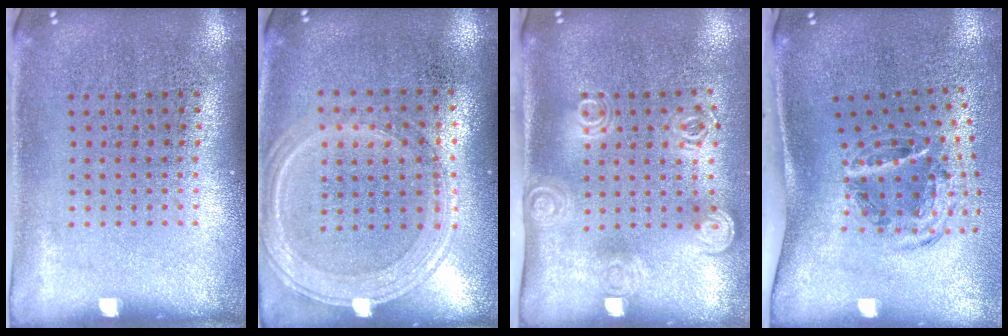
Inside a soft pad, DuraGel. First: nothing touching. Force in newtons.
{"total": 1.2, "press": 1.1, "slide": 0.5}
{"total": 2.0, "press": 1.4, "slide": 1.4}
{"total": 1.5, "press": 1.1, "slide": 1.0}